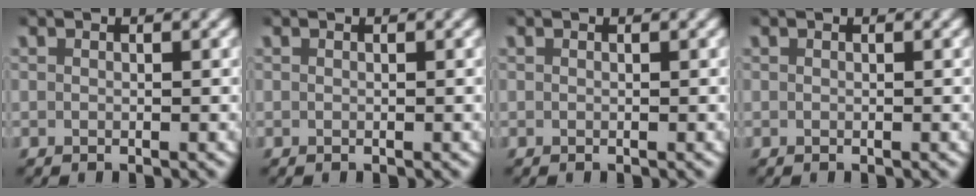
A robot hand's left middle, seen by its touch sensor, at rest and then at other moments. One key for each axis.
{"total": 0.0}
{"total": 0.0}
{"total": 0.0}